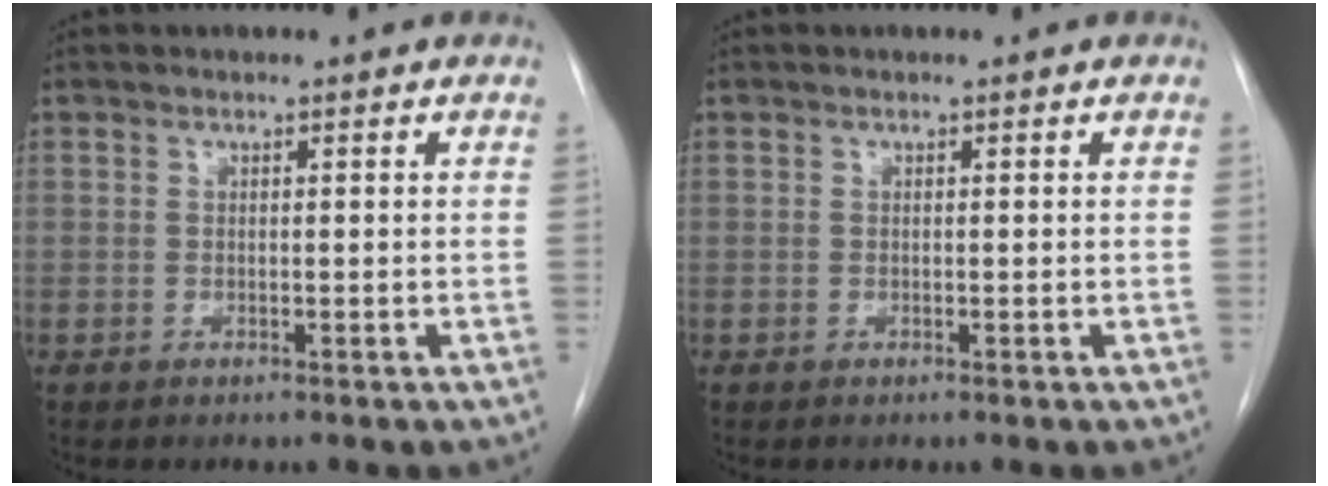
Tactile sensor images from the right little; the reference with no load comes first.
{"total": 0.0}